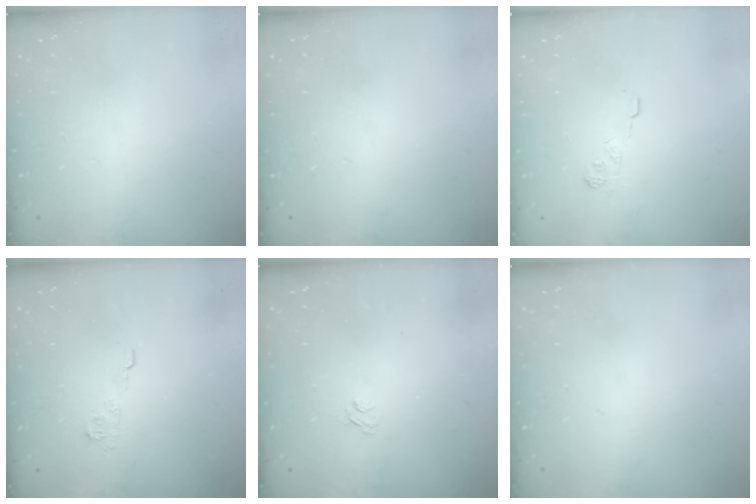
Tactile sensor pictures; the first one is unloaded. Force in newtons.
{"total": 0.0}
{"total": 4.1, "press": 3.8, "slide": 1.5}
{"total": 5.4, "press": 5.4, "slide": 0.3}
{"total": 2.1, "press": 1.6, "slide": 1.2}
{"total": 0.0}